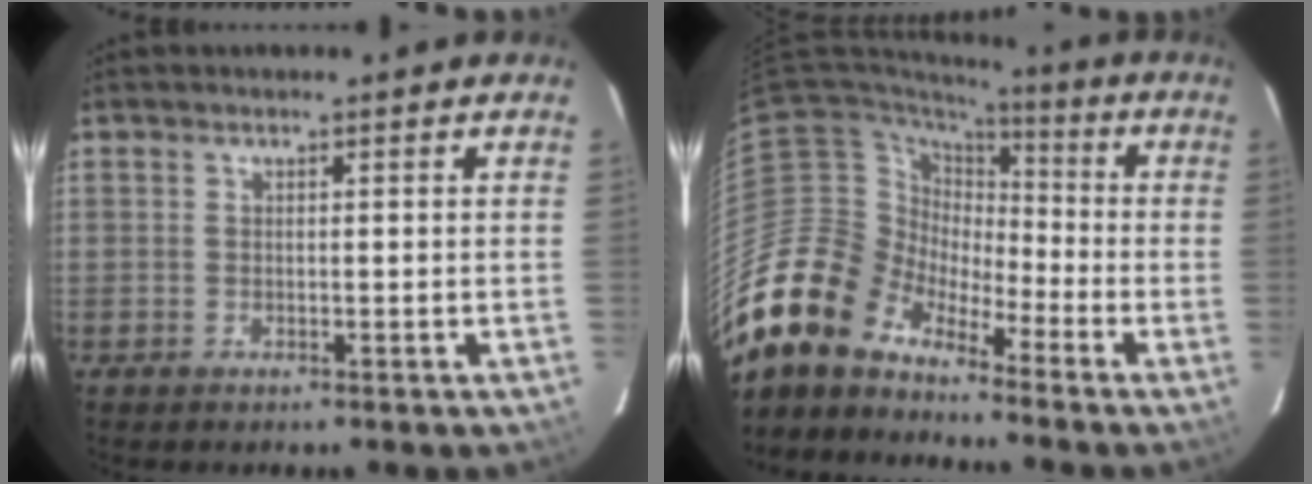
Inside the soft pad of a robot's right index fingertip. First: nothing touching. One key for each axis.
{"total": 15.5, "fx": -12.8, "fy": 8.0, "fz": 3.4, "tx": -0.085, "ty": 0.014, "tz": -0.246}